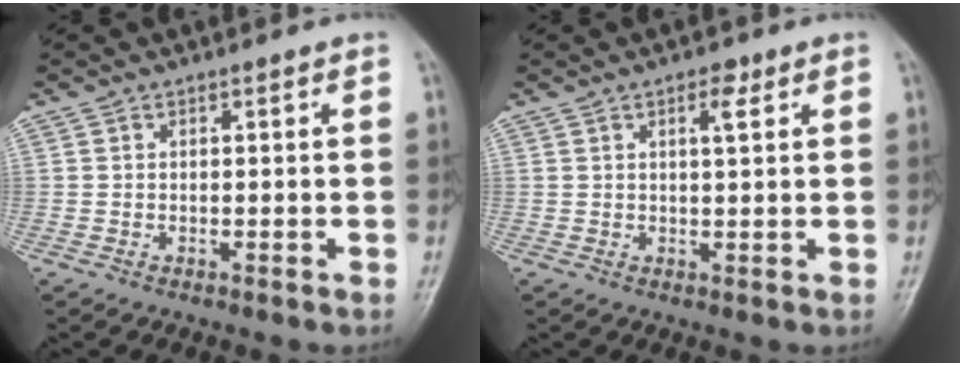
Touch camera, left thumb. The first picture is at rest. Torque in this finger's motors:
{"motor_torque": [-0.18, -0.11, -0.57, -0.11, -0.04]}